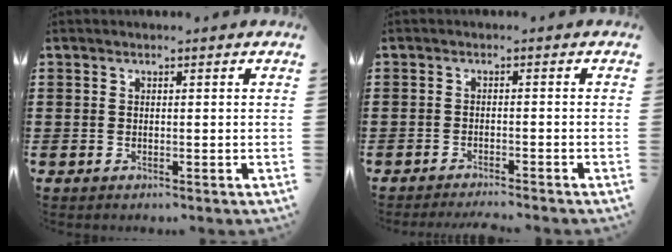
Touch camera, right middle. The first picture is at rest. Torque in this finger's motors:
{"motor_torque": [0.08, 0.04, 0.02, 0.03]}